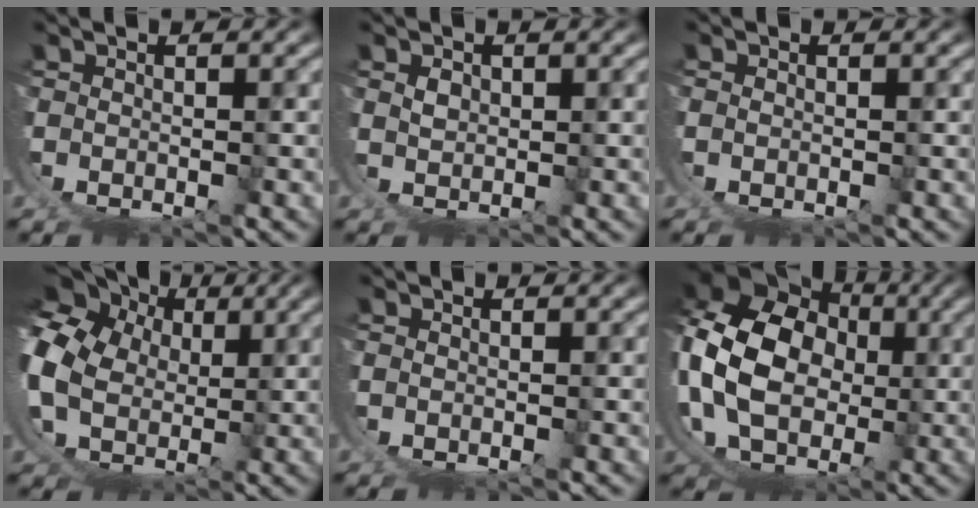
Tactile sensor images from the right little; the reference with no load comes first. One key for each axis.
{"total": 2.1, "fx": 2.0, "fy": -0.7, "fz": -0.1, "tx": 0.002, "ty": 0.006, "tz": 0.037}
{"total": 0.6, "fx": -0.1, "fy": 0.5, "fz": 0.3, "tx": -0.008, "ty": -0.002, "tz": -0.001}
{"total": 15.2, "fx": 3.9, "fy": 13.0, "fz": 6.9, "tx": -0.188, "ty": -0.024, "tz": 0.058}
{"total": 0.0}
{"total": 15.9, "fx": 3.5, "fy": 12.4, "fz": 9.3, "tx": -0.243, "ty": -0.044, "tz": 0.075}